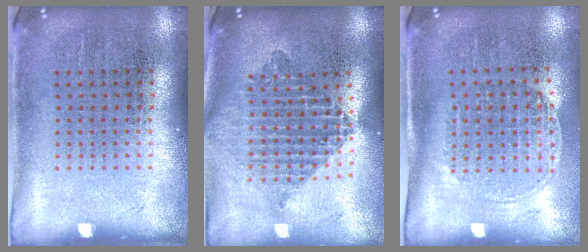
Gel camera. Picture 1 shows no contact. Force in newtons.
{"total": 2.1, "press": 1.7, "slide": 1.2}
{"total": 1.4, "press": 1.2, "slide": 0.8}